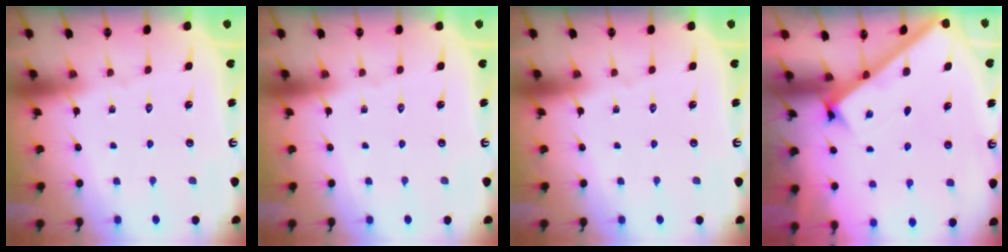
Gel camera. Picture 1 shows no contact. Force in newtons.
{"total": 0.0}
{"total": 0.0}
{"total": 2.7, "press": 2.7, "slide": 0.4}